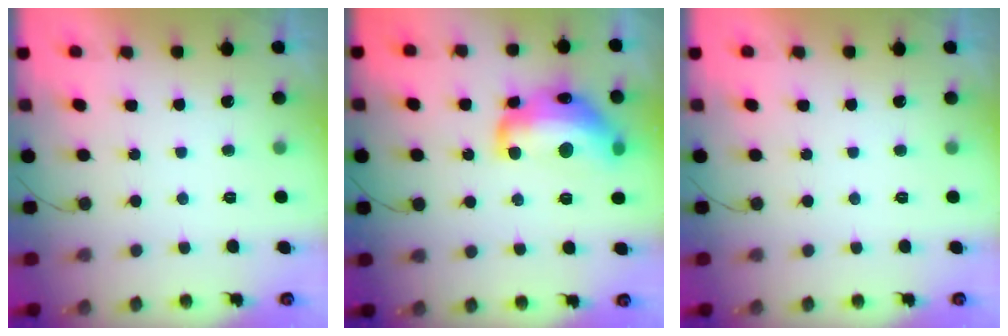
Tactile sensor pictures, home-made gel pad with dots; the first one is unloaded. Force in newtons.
{"total": 17.1, "press": 17.1, "slide": 0.9}
{"total": 0.0}